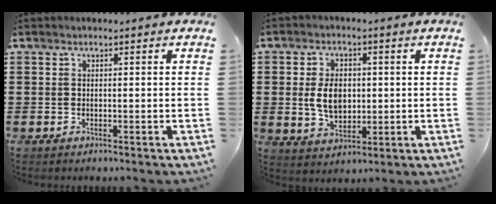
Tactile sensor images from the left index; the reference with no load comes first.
{"total": 6.4, "force": [0.5, 4.1, 4.9], "torque": [-0.098, 0.002, 0.001]}